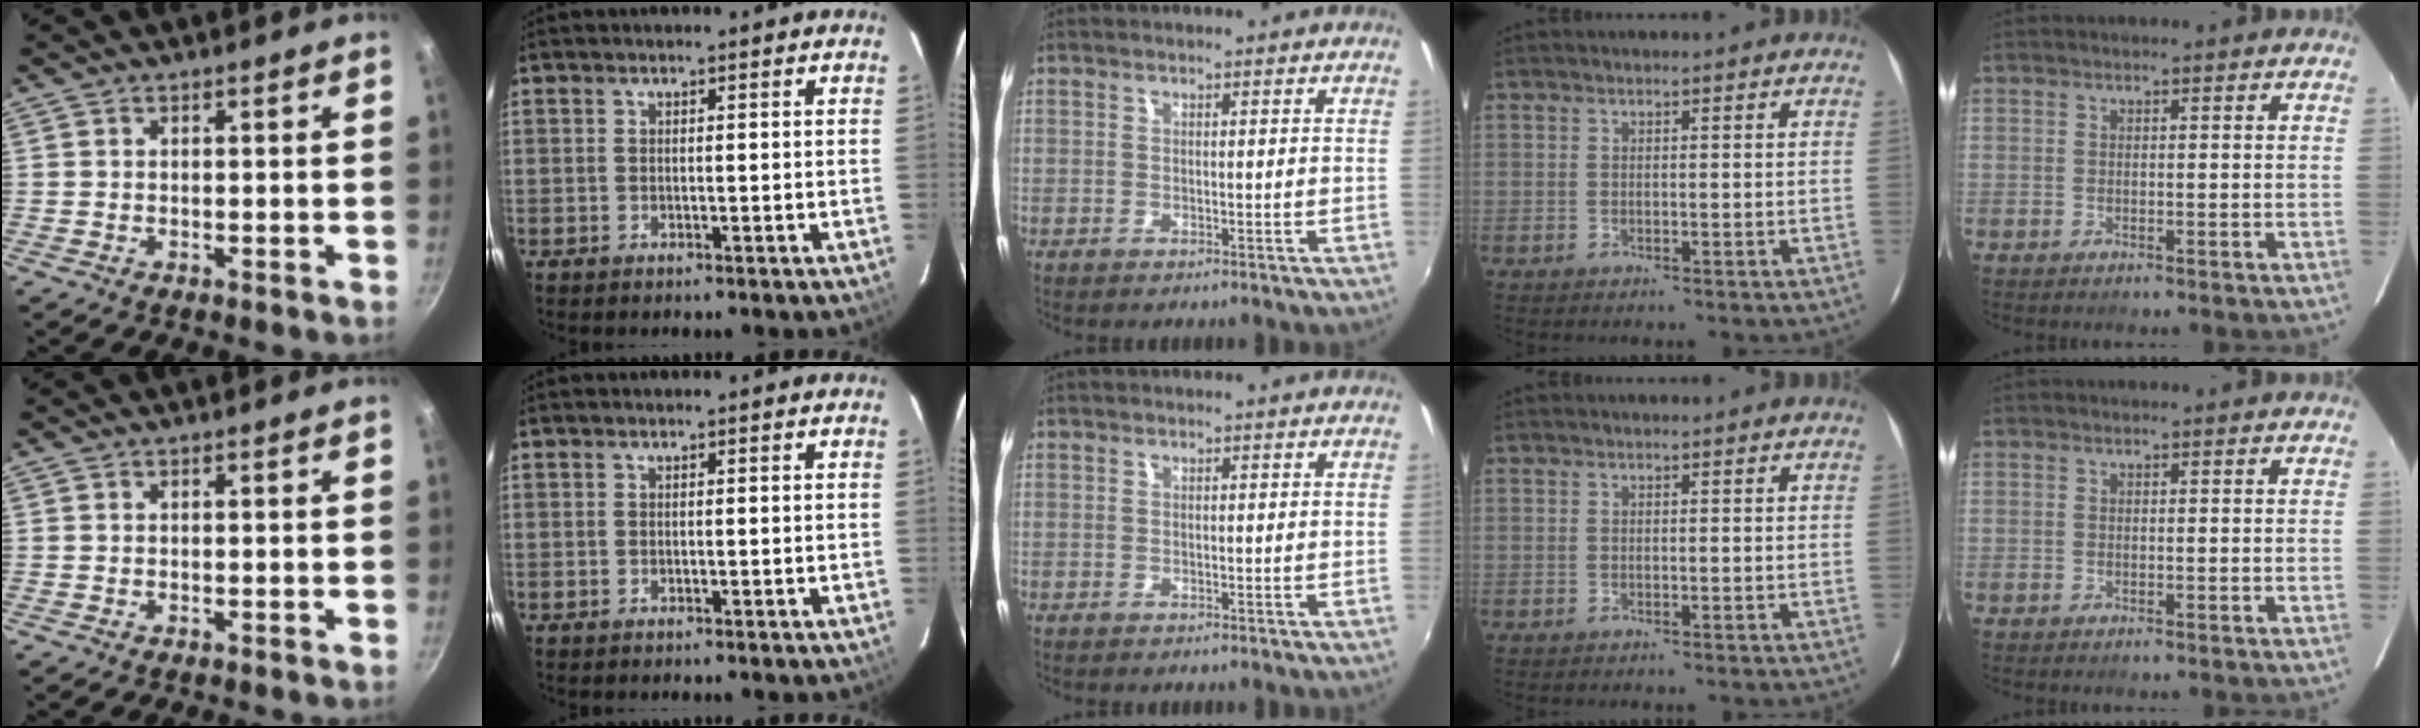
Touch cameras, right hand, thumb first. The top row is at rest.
{}